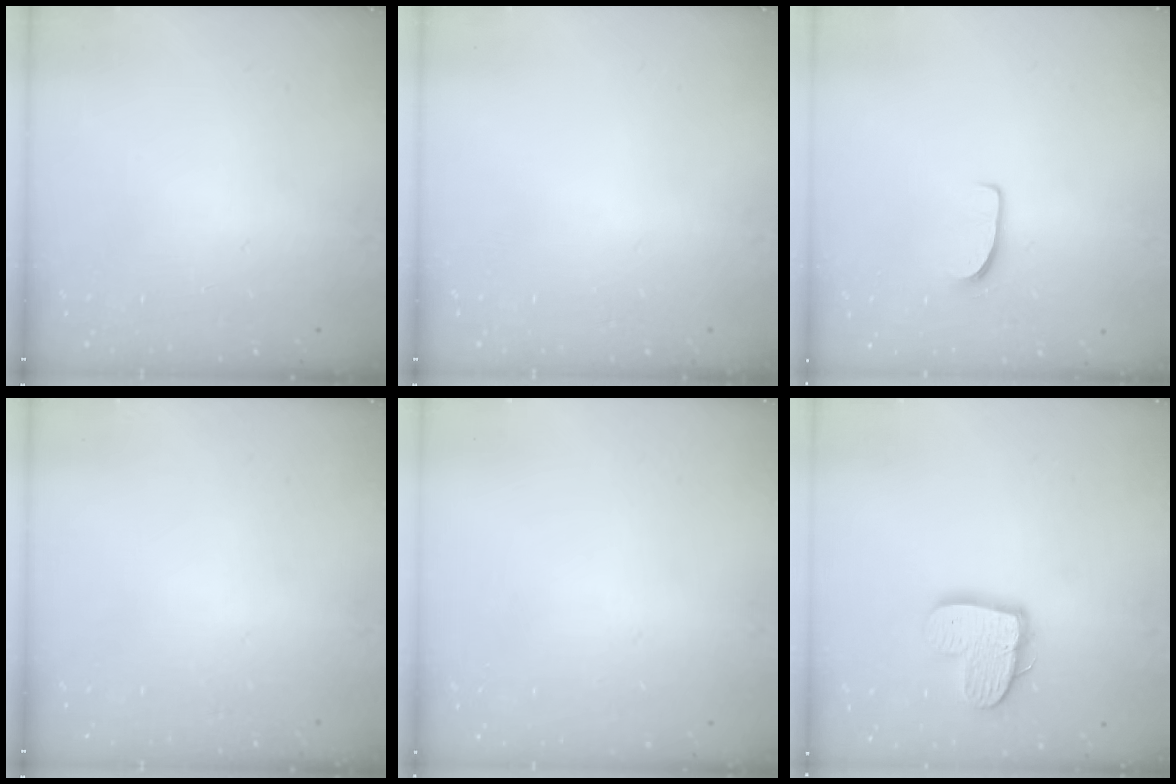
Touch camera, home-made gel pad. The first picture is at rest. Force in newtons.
{"total": 0.0}
{"total": 5.8, "press": 5.7, "slide": 0.5}
{"total": 0.0}
{"total": 0.0}
{"total": 12.5, "press": 12.4, "slide": 1.1}